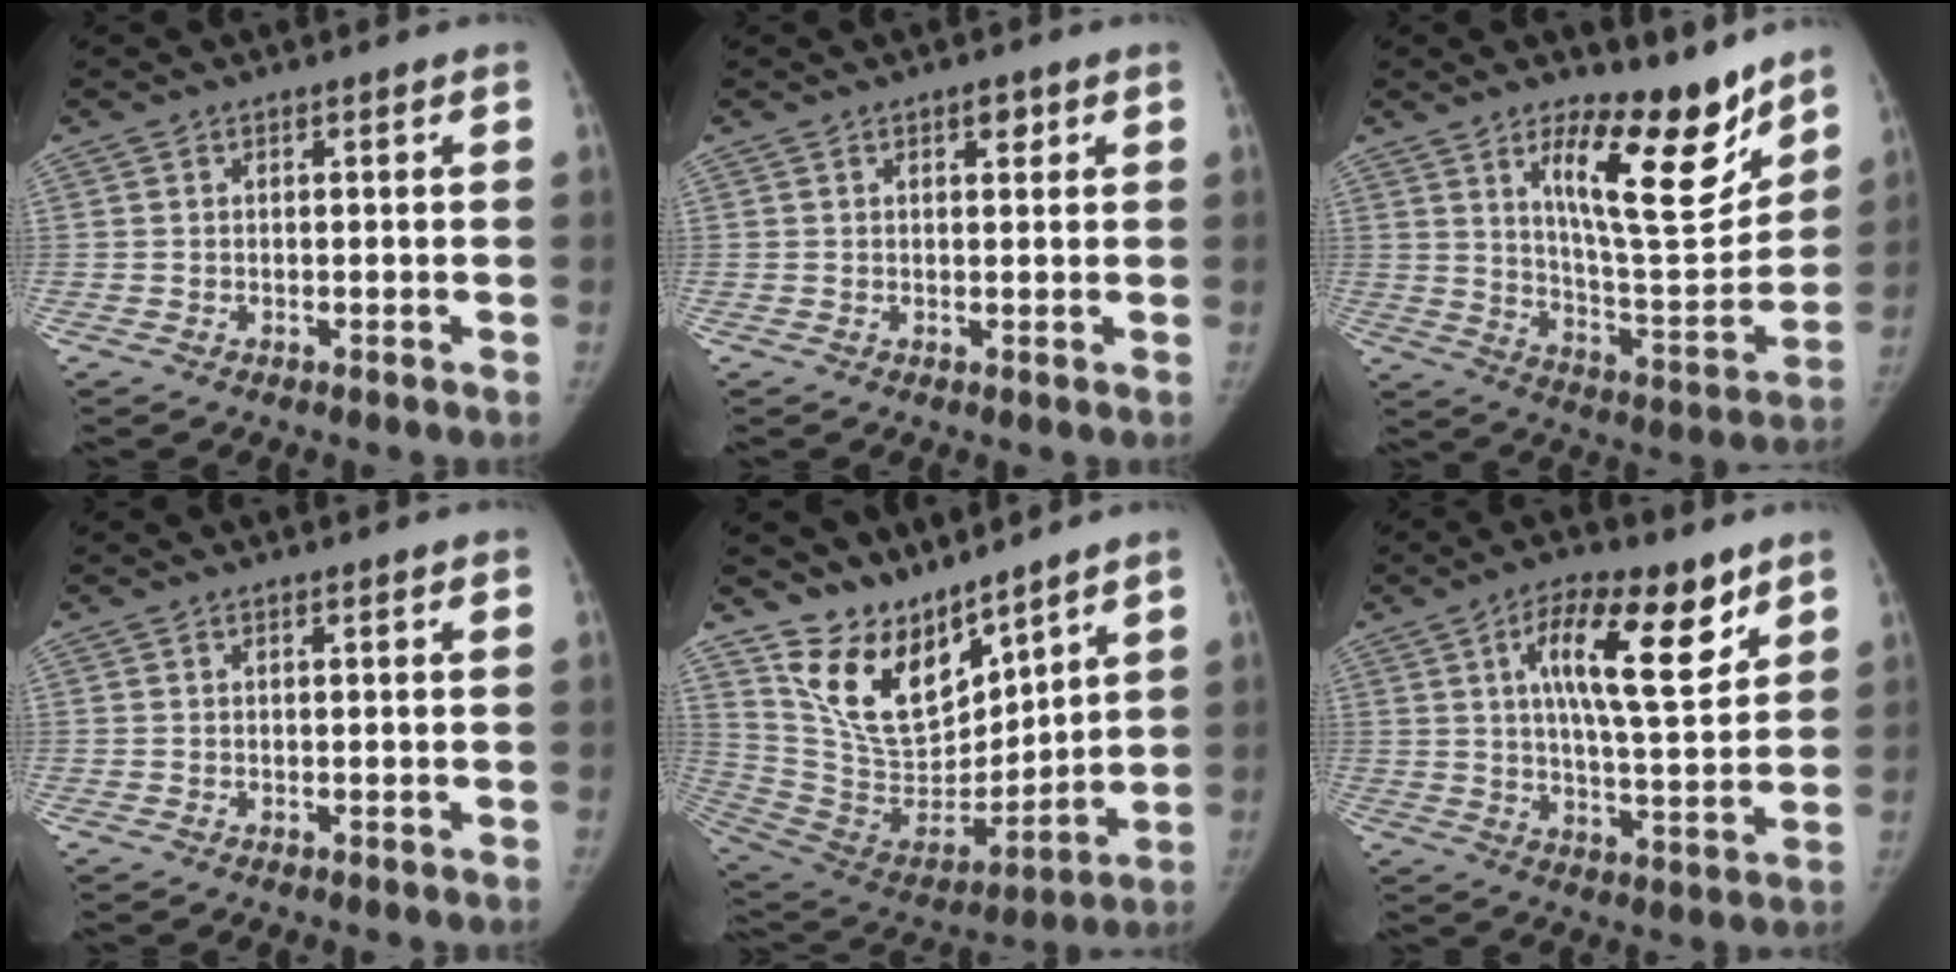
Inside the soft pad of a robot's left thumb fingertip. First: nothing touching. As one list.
[{"total": 2.2, "force": [1.2, 1.0, 1.6], "torque": [-0.015, -0.004, 0.017]}, {"total": 17.8, "force": [11.5, 5.5, 12.4], "torque": [-0.142, -0.098, 0.195]}, {"total": 0.6, "force": [0.5, 0.1, 0.3], "torque": [-0.007, -0.002, 0.009]}, {"total": 16.2, "force": [12.6, 7.4, 6.8], "torque": [-0.081, -0.086, 0.257]}, {"total": 15.3, "force": [7.3, 5.2, 12.4], "torque": [-0.172, -0.033, 0.119]}]